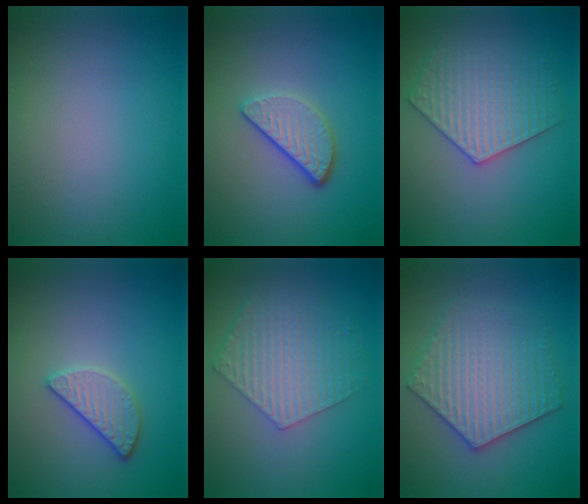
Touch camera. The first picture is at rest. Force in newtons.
{"total": 3.3, "press": 2.7, "slide": 1.9}
{"total": 4.7, "press": 4.5, "slide": 1.3}
{"total": 2.5, "press": 2.3, "slide": 0.8}
{"total": 5.8, "press": 4.3, "slide": 3.8}
{"total": 5.9, "press": 5.8, "slide": 0.9}